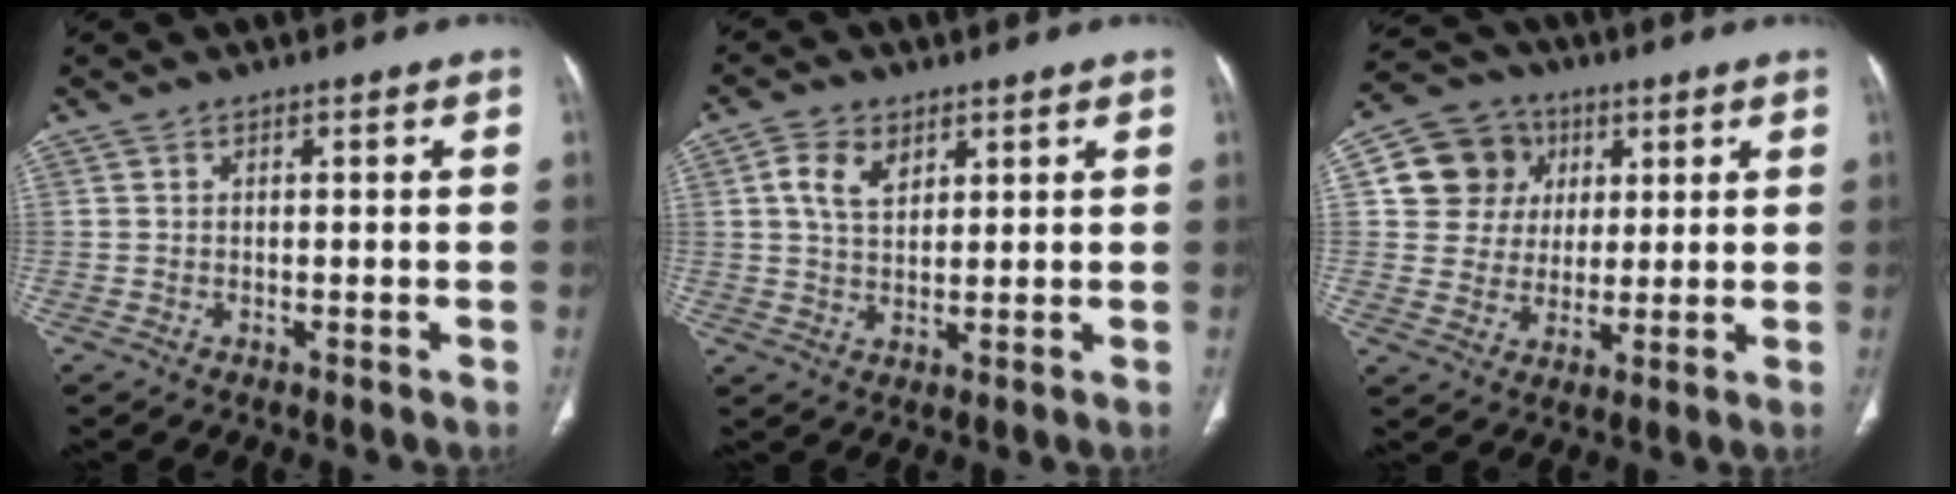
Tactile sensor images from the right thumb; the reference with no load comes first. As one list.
[{"total": 6.1, "force": [2.7, 3.9, 3.9], "torque": [-0.060, -0.008, 0.051]}, {"total": 11.4, "force": [3.4, 10.4, 3.3], "torque": [-0.029, 0.003, 0.059]}]